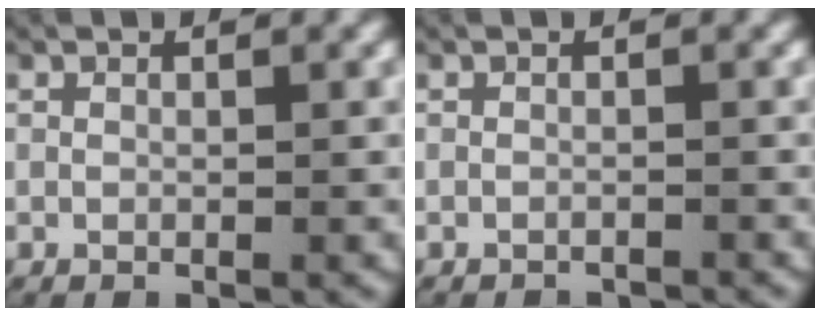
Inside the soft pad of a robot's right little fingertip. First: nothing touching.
{"total": 1.2, "force": [-1.2, 0.0, 0.0], "torque": [-0.003, -0.006, -0.016]}